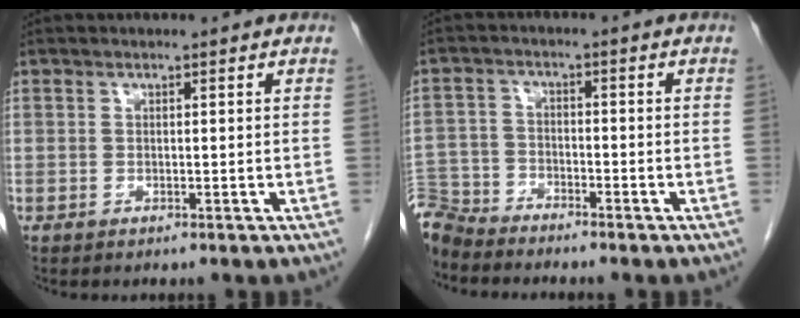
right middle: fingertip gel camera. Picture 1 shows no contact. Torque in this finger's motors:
{"motor_torque": [1.12, -1.02, 0.56, 0.02]}